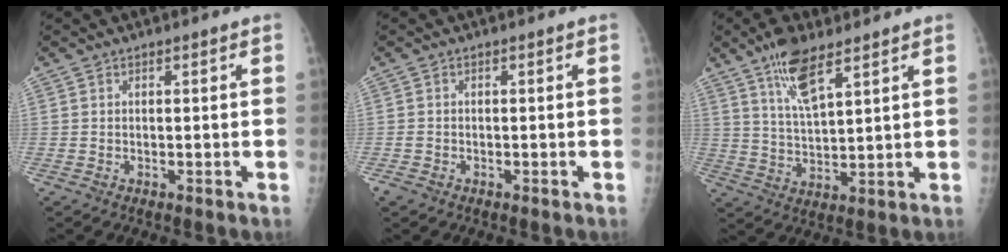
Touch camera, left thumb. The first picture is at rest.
{"total": 1.6, "force": [-0.9, 1.2, 0.6], "torque": [-0.013, 0.001, -0.017]}
{"total": 9.0, "force": [5.7, 2.9, 6.3], "torque": [-0.111, -0.025, 0.111]}